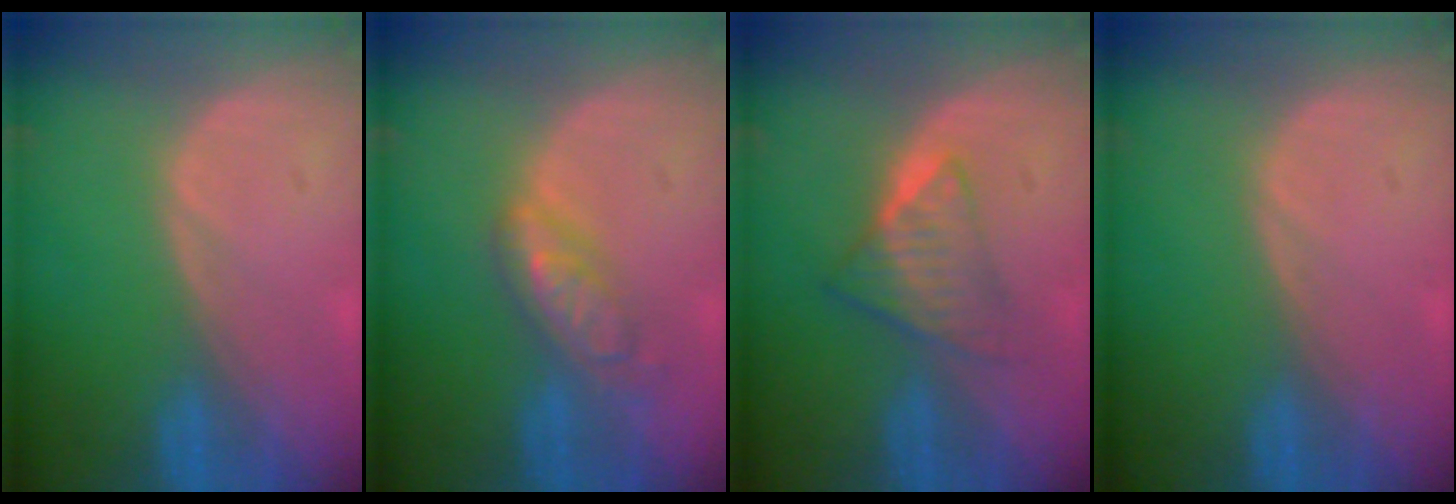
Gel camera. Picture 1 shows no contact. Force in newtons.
{"total": 5.9, "press": 5.2, "slide": 2.9}
{"total": 6.0, "press": 5.1, "slide": 3.2}
{"total": 0.0}